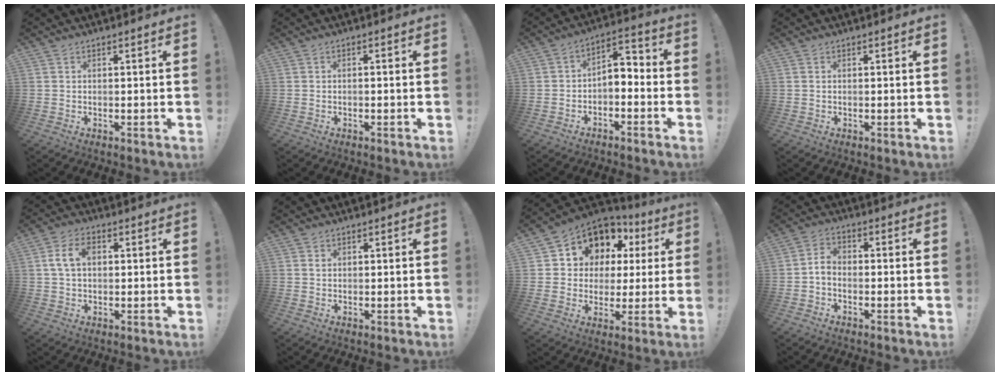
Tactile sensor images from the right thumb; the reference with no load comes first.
{"total": 0.9, "force": [-0.7, -0.2, 0.6], "torque": [-0.008, 0.001, -0.012]}
{"total": 4.5, "force": [-2.4, 3.0, 2.4], "torque": [-0.029, 0.012, -0.042]}
{"total": 0.0}
{"total": 7.5, "force": [1.4, 4.8, 5.5], "torque": [-0.108, 0.006, 0.024]}
{"total": 0.8, "force": [0.4, 0.7, 0.1], "torque": [0.002, 0.000, 0.007]}
{"total": 10.9, "force": [5.7, 8.3, 4.1], "torque": [-0.064, -0.046, 0.116]}
{"total": 3.7, "force": [-1.4, 2.3, 2.6], "torque": [-0.051, 0.005, -0.026]}